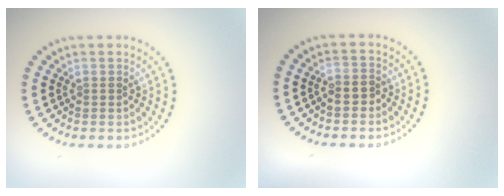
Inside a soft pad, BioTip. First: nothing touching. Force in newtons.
{"total": 1.1, "press": 1.0, "slide": 0.5}